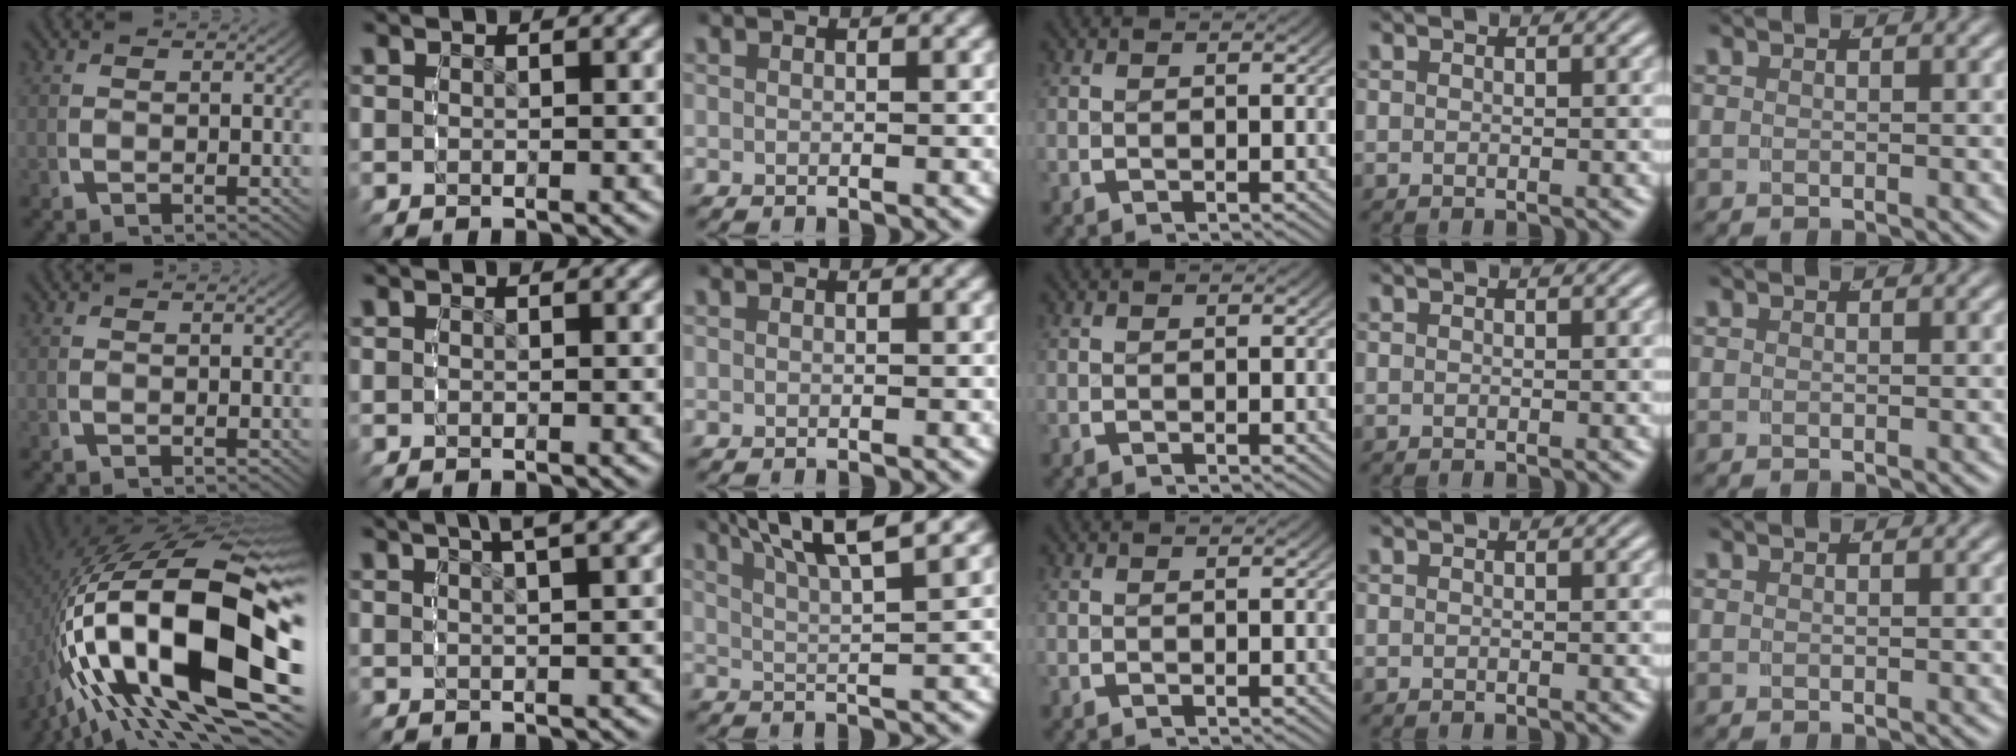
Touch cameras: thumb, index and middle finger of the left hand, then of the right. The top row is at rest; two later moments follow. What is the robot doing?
{"motion": "grasp_and_lifting", "object": "dispenser bottle"}